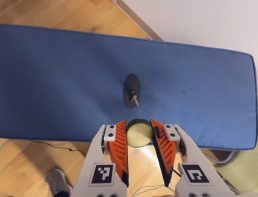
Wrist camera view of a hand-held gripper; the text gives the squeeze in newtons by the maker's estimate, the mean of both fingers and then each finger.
{"total": 7.8, "left": 7.7, "right": 7.9}